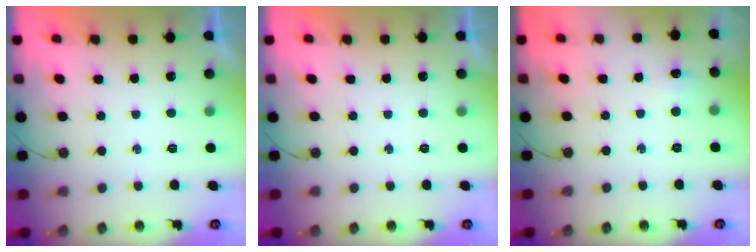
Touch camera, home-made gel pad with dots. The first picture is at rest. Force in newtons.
{"total": 0.0}
{"total": 11.1, "press": 3.6, "slide": 10.5}